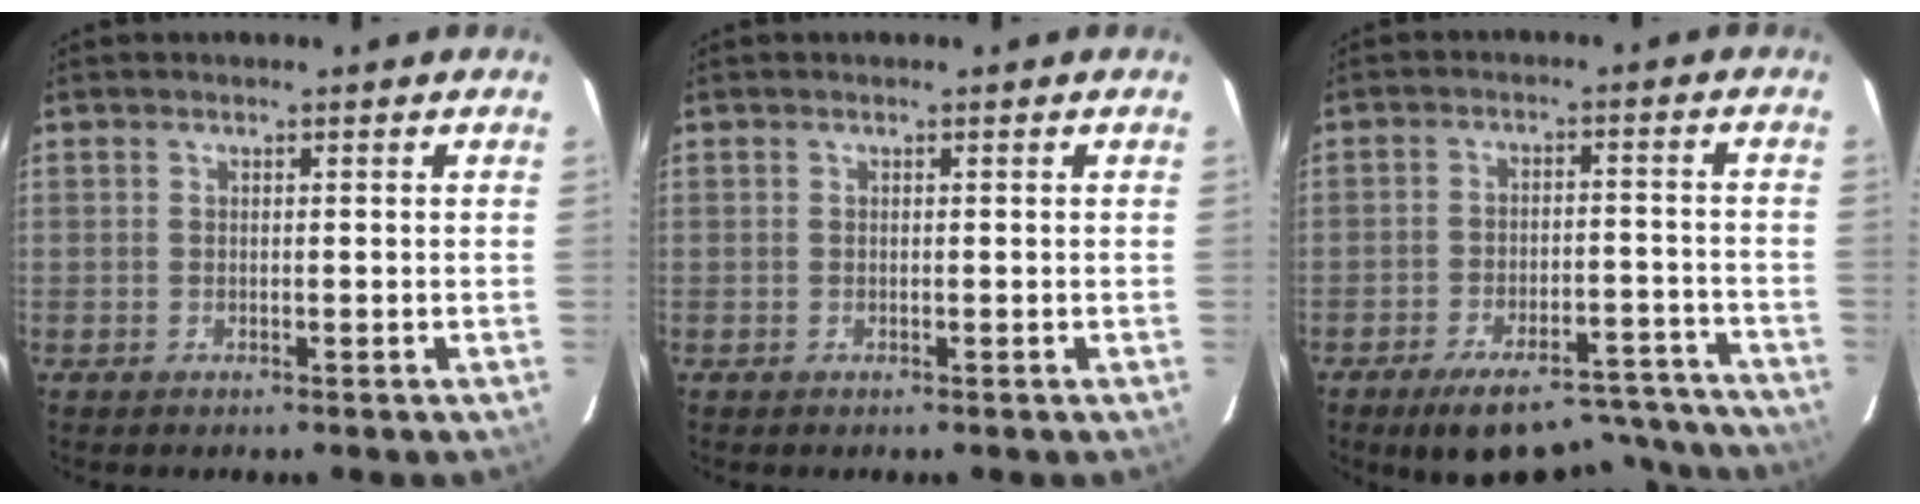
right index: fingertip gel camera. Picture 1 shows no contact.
{"total": 0.0}
{"total": 18.2, "force": [-15.9, 5.2, 7.0], "torque": [-0.113, 0.014, -0.198]}